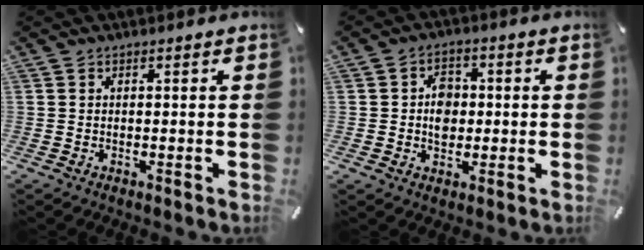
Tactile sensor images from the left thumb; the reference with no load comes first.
{"total": 5.6, "force": [-0.1, 4.7, 3.2], "torque": [-0.038, 0.001, -0.005]}